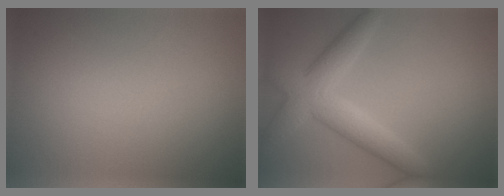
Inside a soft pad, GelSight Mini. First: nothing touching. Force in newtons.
{"total": 5.0, "press": 5.0, "slide": 0.2}